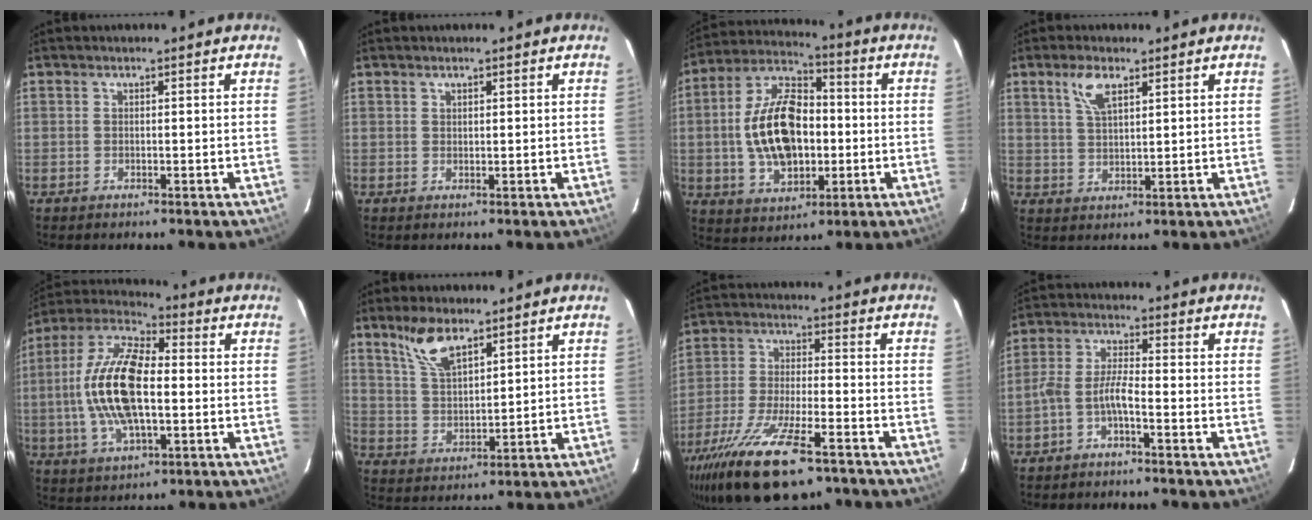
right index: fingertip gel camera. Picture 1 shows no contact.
{"total": 0.8, "force": [0.6, 0.4, 0.3], "torque": [-0.004, 0.002, 0.011]}
{"total": 17.0, "force": [-1.1, 10.1, 13.6], "torque": [-0.267, 0.018, -0.011]}
{"total": 5.3, "force": [3.0, 2.1, 3.8], "torque": [-0.074, 0.007, 0.061]}
{"total": 17.3, "force": [-0.9, 7.4, 15.6], "torque": [-0.319, 0.008, -0.022]}
{"total": 8.1, "force": [5.7, 2.9, 4.8], "torque": [-0.091, 0.008, 0.120]}
{"total": 19.2, "force": [-13.0, 5.9, 12.9], "torque": [-0.262, -0.052, -0.228]}
{"total": 4.3, "force": [-2.4, 0.7, 3.5], "torque": [-0.085, 0.013, -0.048]}